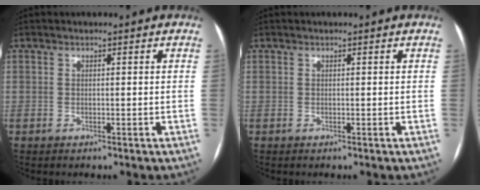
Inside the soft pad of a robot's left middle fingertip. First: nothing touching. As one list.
[{"total": 0.0}]